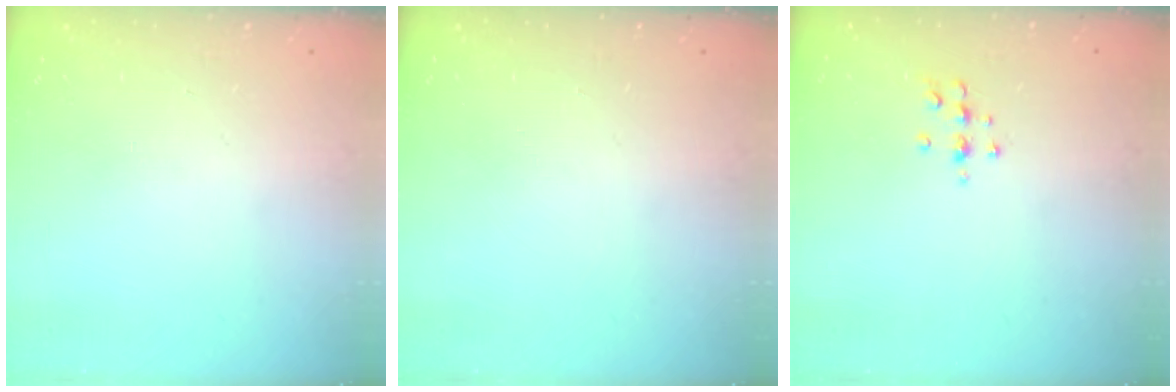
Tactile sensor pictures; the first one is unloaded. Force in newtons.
{"total": 0.0}
{"total": 5.7, "press": 5.7, "slide": 0.8}